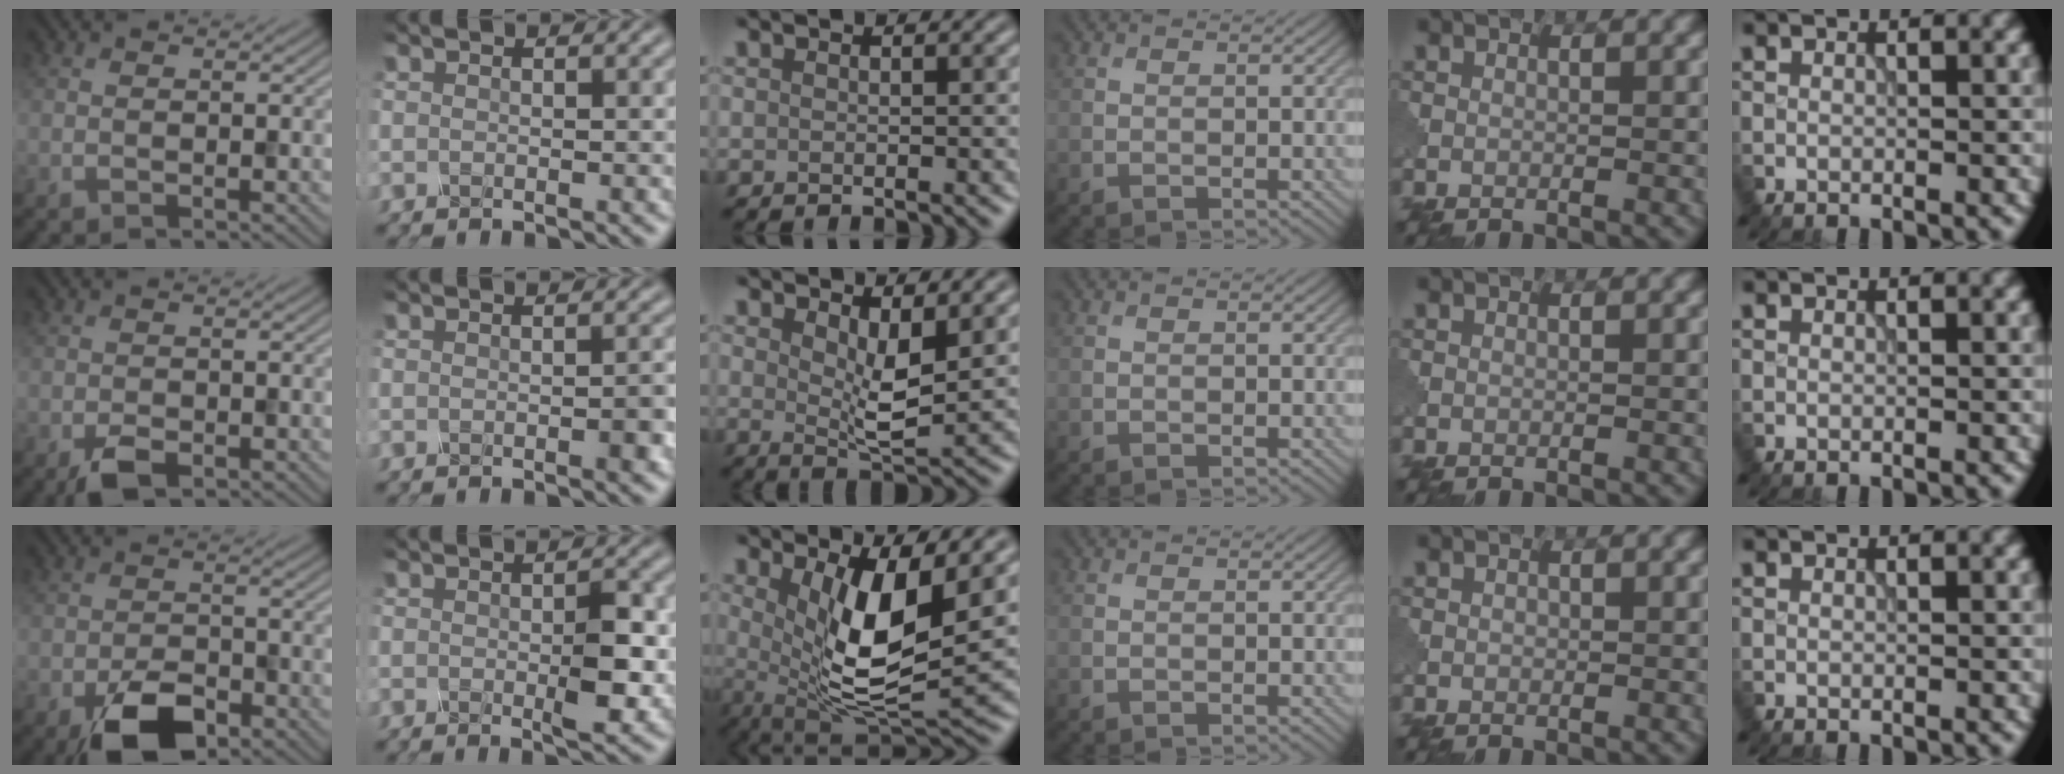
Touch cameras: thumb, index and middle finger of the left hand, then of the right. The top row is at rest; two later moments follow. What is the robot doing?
{"motion": "press", "object": "mechanical pencil"}